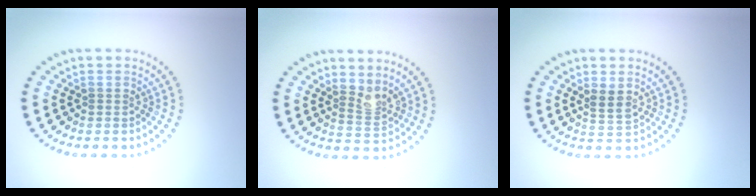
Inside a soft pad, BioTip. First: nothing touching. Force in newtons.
{"total": 2.0, "press": 1.5, "slide": 1.4}
{"total": 1.9, "press": 1.5, "slide": 1.2}